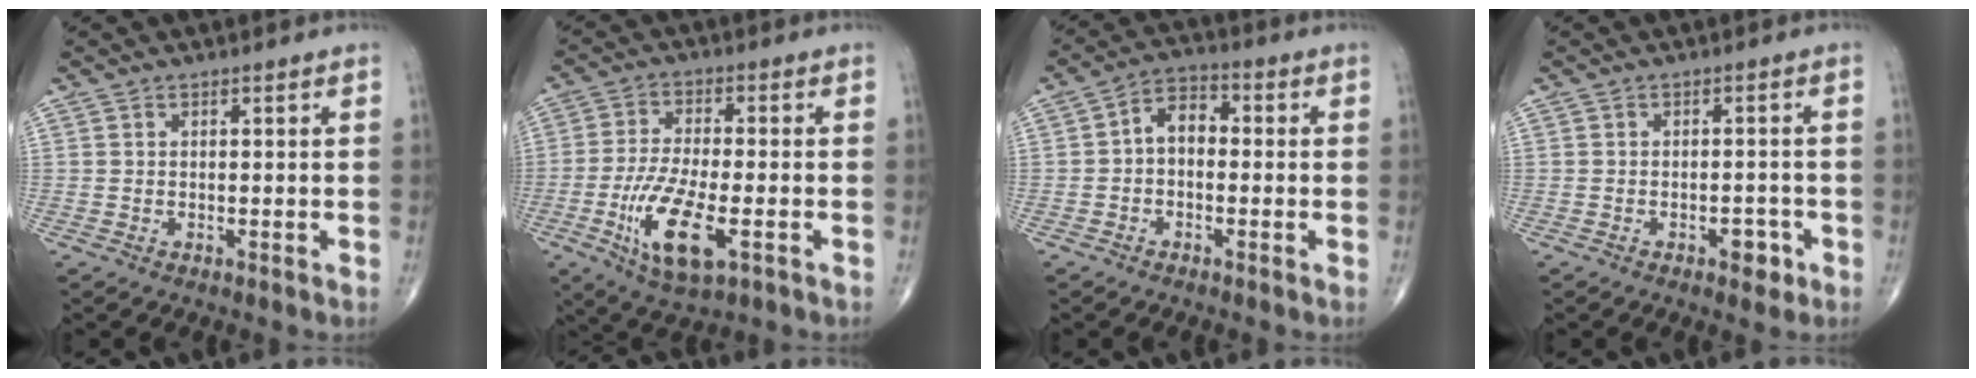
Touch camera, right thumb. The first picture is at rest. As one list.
[{"total": 12.5, "force": [-4.3, 4.5, 10.9], "torque": [-0.218, -0.001, -0.074]}, {"total": 6.0, "force": [-0.3, 4.1, 4.4], "torque": [-0.053, 0.024, -0.021]}, {"total": 3.1, "force": [-1.6, 1.7, 2.1], "torque": [-0.016, 0.011, -0.020]}]